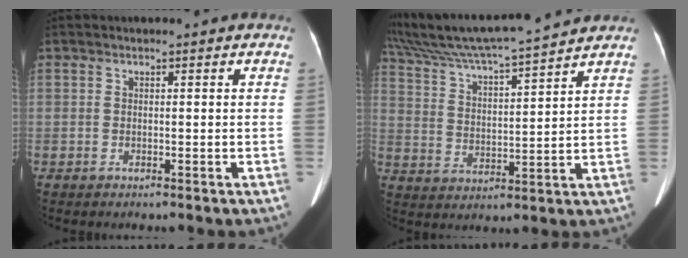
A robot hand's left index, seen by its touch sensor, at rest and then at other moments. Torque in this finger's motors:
{"motor_torque": [0.68, -1.46, 0.02, 0.04]}